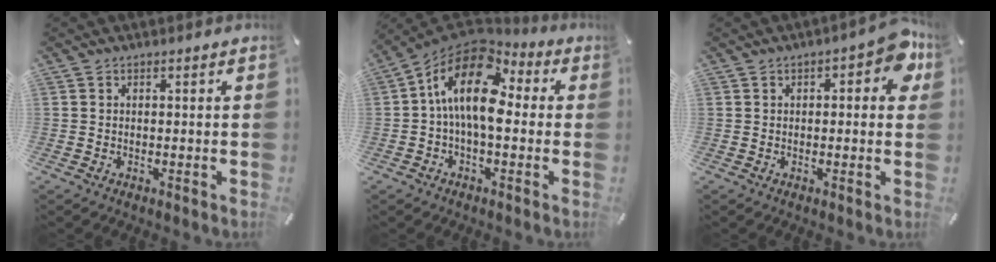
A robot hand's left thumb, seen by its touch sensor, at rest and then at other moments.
{"total": 15.6, "force": [1.5, 8.4, 13.0], "torque": [-0.256, -0.001, 0.024]}
{"total": 7.4, "force": [2.4, 3.7, 5.9], "torque": [-0.066, -0.003, 0.034]}